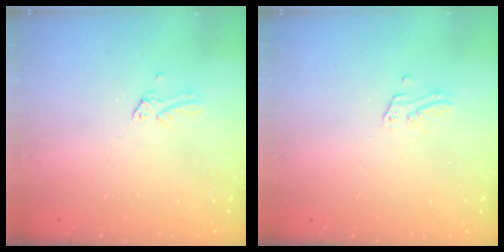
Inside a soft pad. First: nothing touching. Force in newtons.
{"total": 2.0, "press": 2.0, "slide": 0.1}